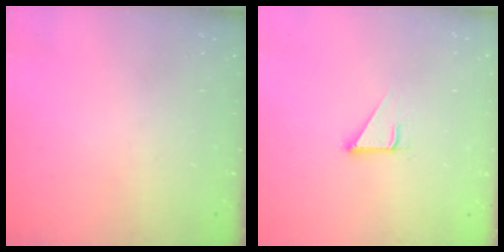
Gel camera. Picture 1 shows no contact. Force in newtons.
{"total": 2.7, "press": 2.7, "slide": 0.3}